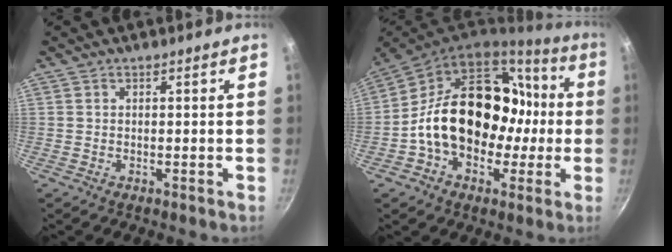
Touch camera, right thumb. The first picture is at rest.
{"total": 23.9, "force": [-1.2, 17.7, 16.0], "torque": [-0.220, 0.062, -0.013]}